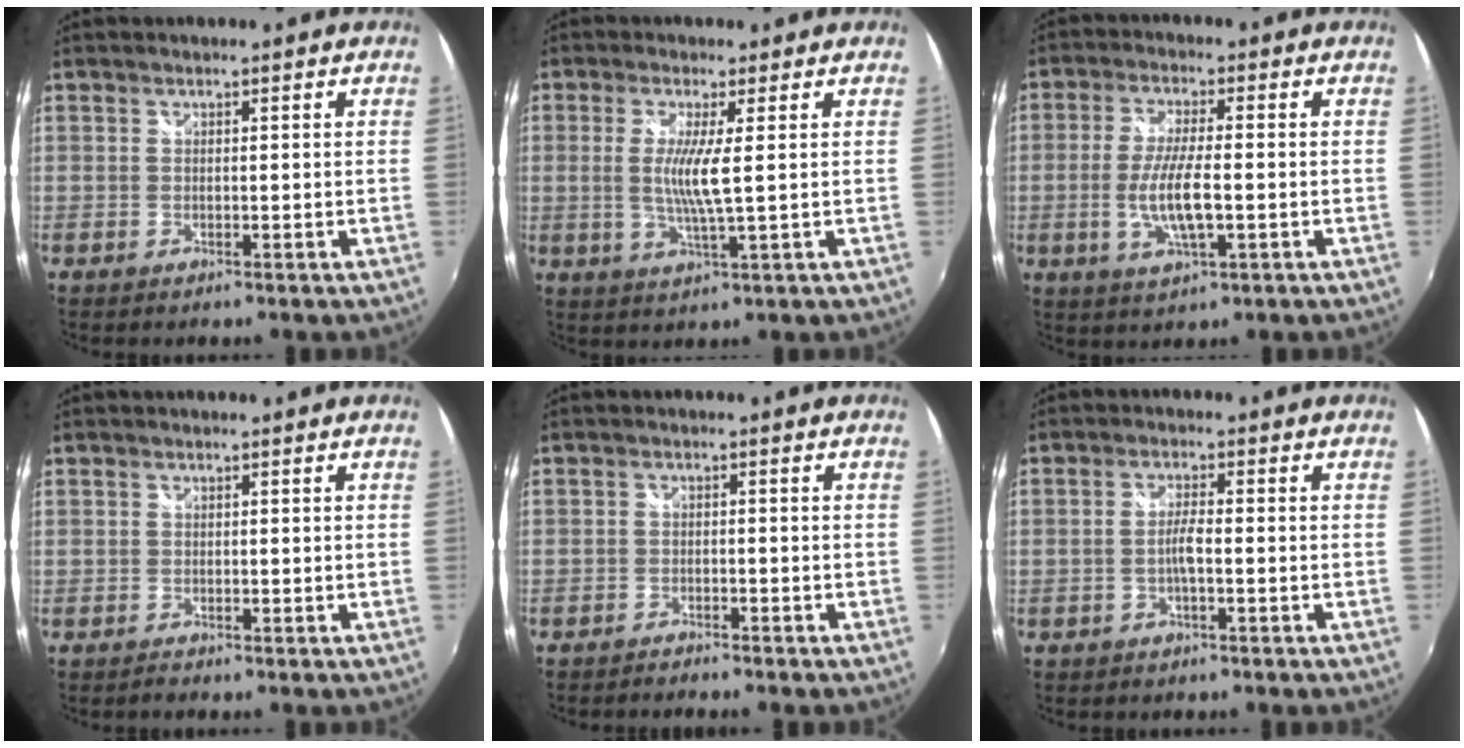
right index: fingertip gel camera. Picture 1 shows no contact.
{"total": 5.8, "force": [0.5, -0.3, 5.8], "torque": [-0.118, -0.014, 0.007]}
{"total": 8.3, "force": [-1.6, 2.1, 7.9], "torque": [-0.158, -0.011, -0.029]}
{"total": 0.6, "force": [-0.3, 0.5, 0.0], "torque": [-0.002, 0.000, -0.007]}
{"total": 2.7, "force": [-2.6, 0.4, 0.8], "torque": [-0.028, -0.006, -0.042]}
{"total": 2.7, "force": [-0.9, 0.1, 2.5], "torque": [-0.050, 0.002, -0.017]}